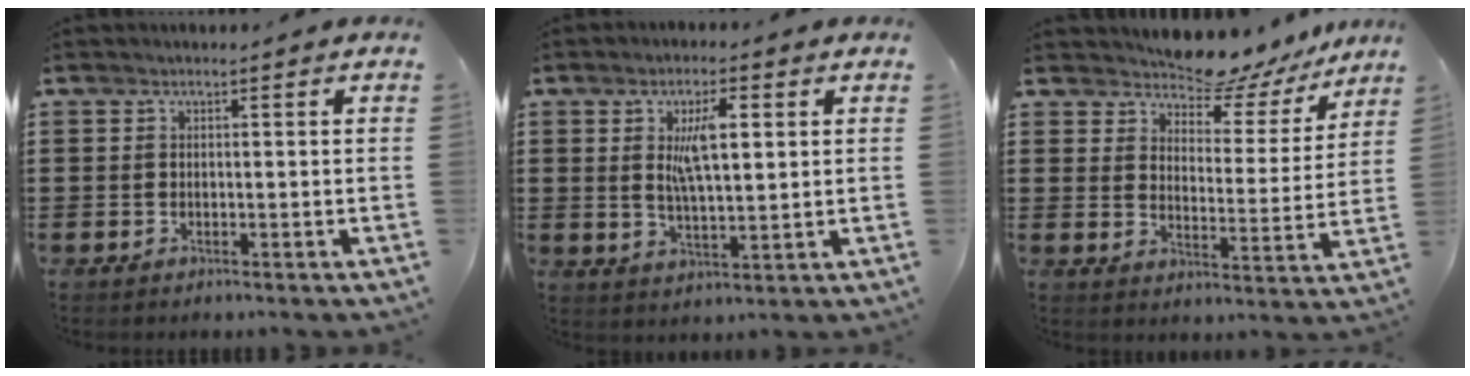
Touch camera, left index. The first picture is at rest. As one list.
[{"total": 6.5, "force": [2.0, 2.3, 5.7], "torque": [-0.113, 0.006, 0.030]}, {"total": 7.3, "force": [7.2, 0.8, 1.1], "torque": [-0.031, -0.060, 0.125]}]